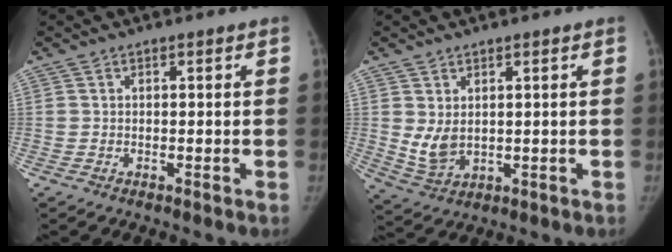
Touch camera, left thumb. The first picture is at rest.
{"total": 5.1, "force": [1.0, 3.3, 3.8], "torque": [-0.065, -0.014, 0.034]}